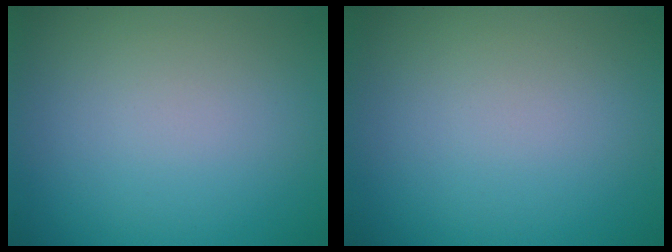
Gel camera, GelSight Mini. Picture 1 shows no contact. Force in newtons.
{"total": 0.0}